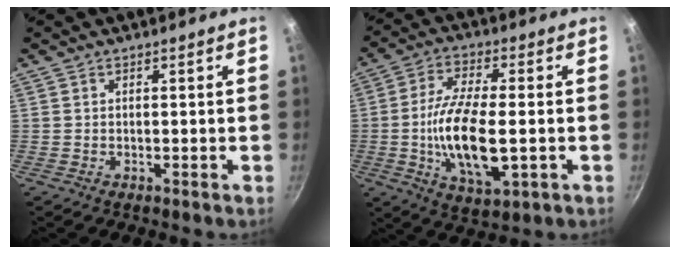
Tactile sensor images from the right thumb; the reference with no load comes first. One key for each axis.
{"total": 14.9, "fx": -2.2, "fy": 5.8, "fz": 13.6, "tx": -0.261, "ty": 0.000, "tz": -0.044}